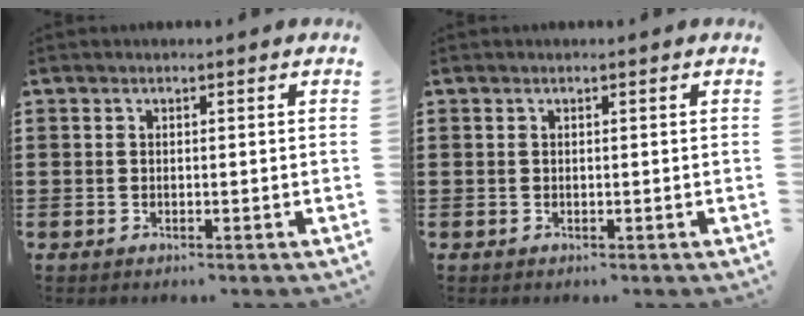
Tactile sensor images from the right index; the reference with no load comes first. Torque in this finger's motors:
{"motor_torque": [0.06, 2.08, 0.02, 0.00]}